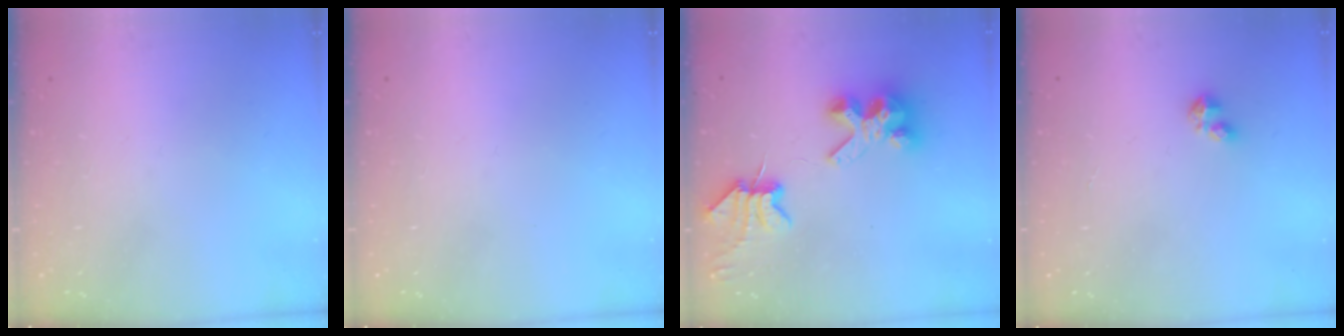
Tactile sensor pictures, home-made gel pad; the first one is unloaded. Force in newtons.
{"total": 0.0}
{"total": 6.7, "press": 6.7, "slide": 0.9}
{"total": 2.9, "press": 2.9, "slide": 0.5}